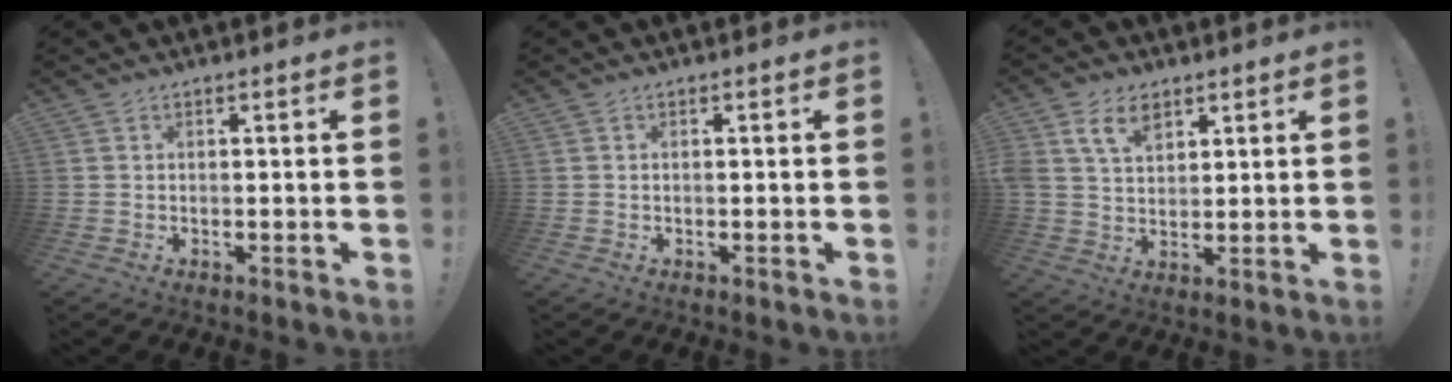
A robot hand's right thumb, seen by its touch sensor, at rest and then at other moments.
{"total": 0.0}
{"total": 8.2, "force": [4.6, 5.0, 4.6], "torque": [-0.084, -0.005, 0.089]}